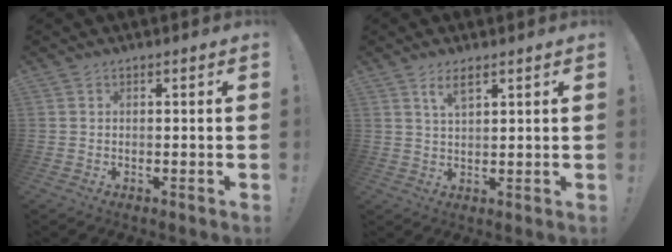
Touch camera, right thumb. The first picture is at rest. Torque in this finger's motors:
{"motor_torque": [0.63, 1.14, 0.77, 0.11, 0.02]}